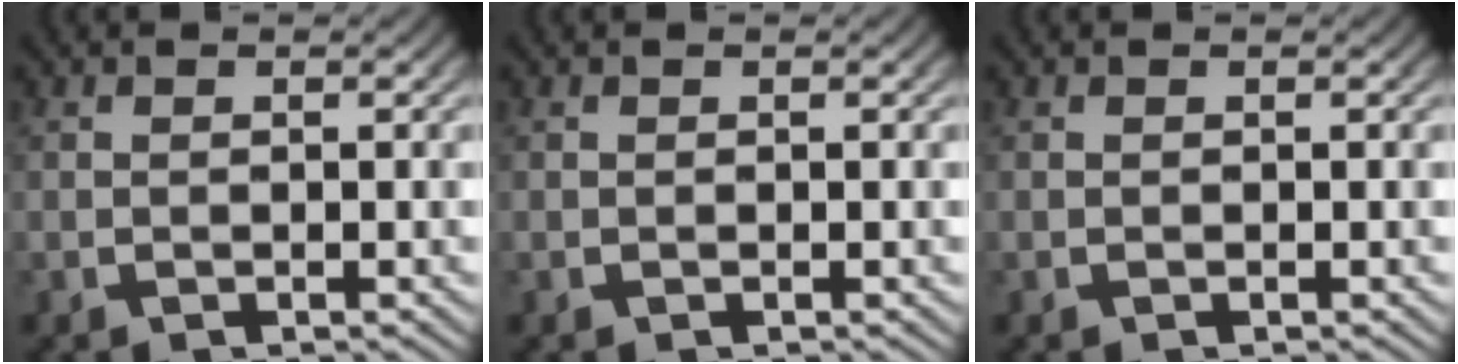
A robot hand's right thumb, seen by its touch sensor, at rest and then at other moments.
{"total": 0.0}
{"total": 0.0}